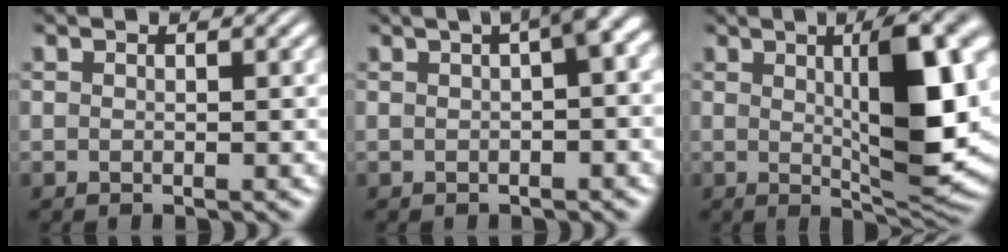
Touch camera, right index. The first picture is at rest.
{"total": 5.2, "force": [1.6, 1.9, 4.5], "torque": [-0.047, 0.031, 0.012]}
{"total": 9.4, "force": [1.3, 2.1, 9.1], "torque": [-0.128, 0.003, 0.021]}